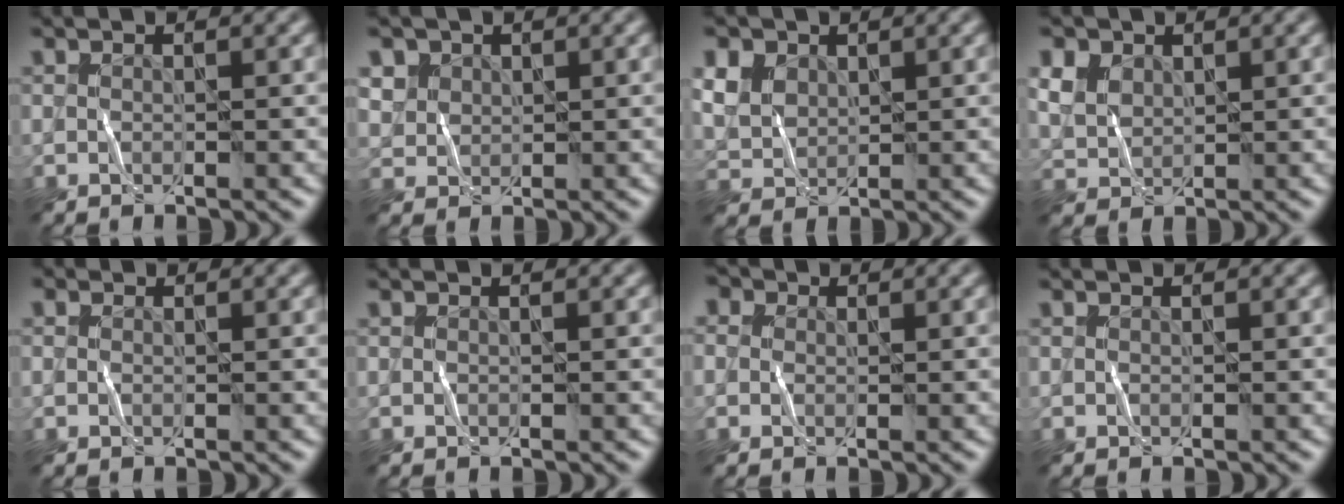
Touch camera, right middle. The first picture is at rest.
{"total": 2.0, "force": [1.3, 1.5, -0.2], "torque": [-0.010, 0.004, 0.024]}
{"total": 3.7, "force": [2.0, 2.7, 1.3], "torque": [-0.051, 0.013, 0.035]}
{"total": 2.8, "force": [1.7, 2.0, 0.9], "torque": [-0.036, 0.009, 0.029]}
{"total": 1.0, "force": [0.4, 0.8, 0.4], "torque": [0.003, 0.002, -0.009]}
{"total": 0.0}
{"total": 4.8, "force": [2.2, 3.5, 2.4], "torque": [-0.023, 0.036, -0.015]}
{"total": 0.0}